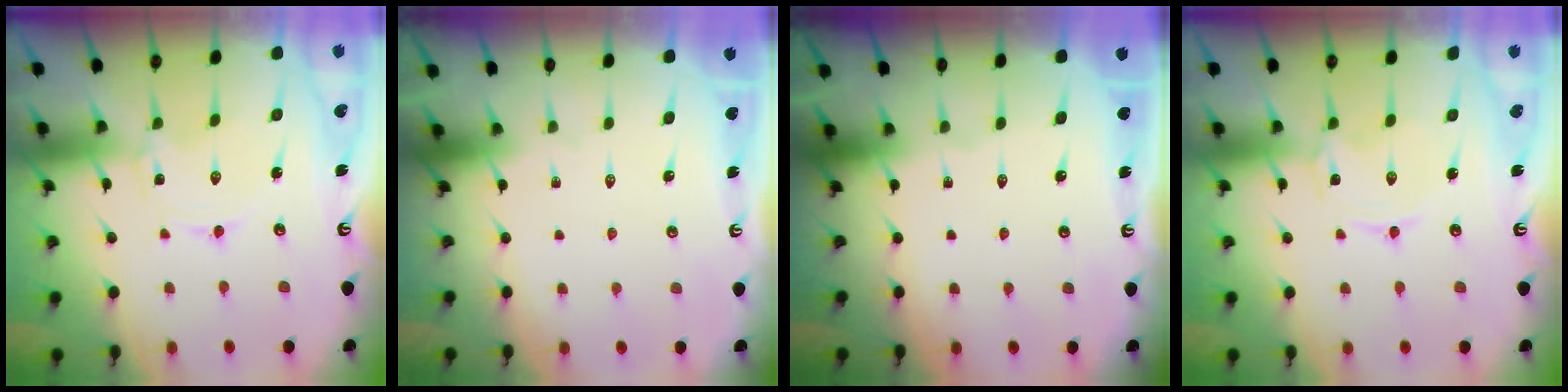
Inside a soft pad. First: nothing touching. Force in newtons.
{"total": 0.0}
{"total": 0.0}
{"total": 1.4, "press": 1.4, "slide": 0.2}